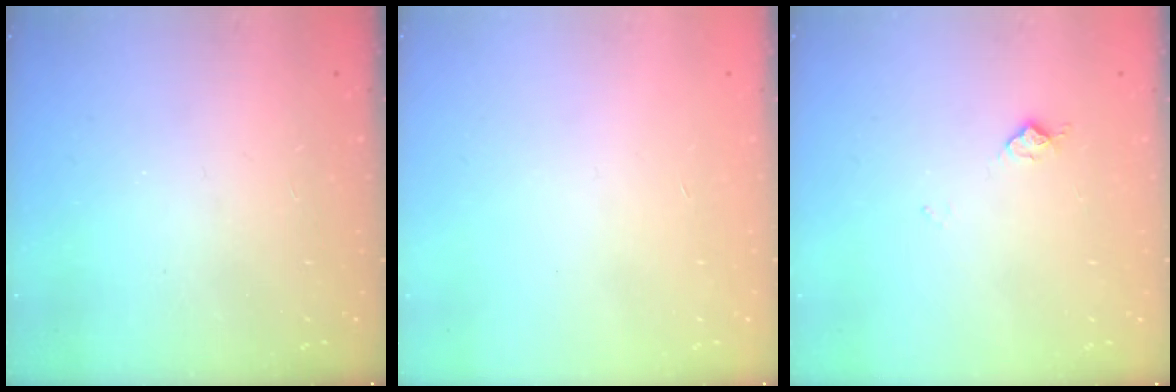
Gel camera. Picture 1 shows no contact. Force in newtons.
{"total": 0.0}
{"total": 5.0, "press": 4.9, "slide": 0.7}